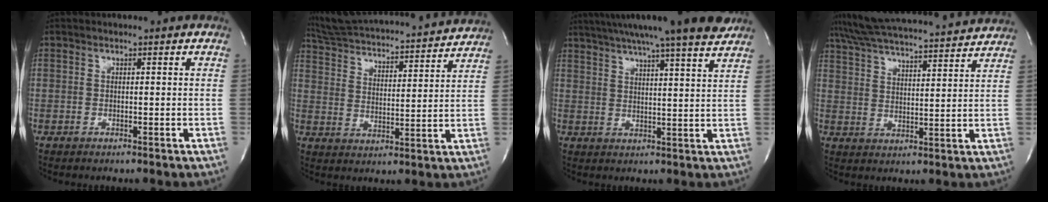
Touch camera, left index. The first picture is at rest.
{"total": 22.1, "force": [20.9, 2.0, 7.2], "torque": [-0.125, -0.003, 0.295]}
{"total": 17.7, "force": [15.1, -0.3, 9.2], "torque": [-0.157, 0.010, 0.204]}
{"total": 21.2, "force": [19.6, 1.2, 7.9], "torque": [-0.142, 0.018, 0.278]}